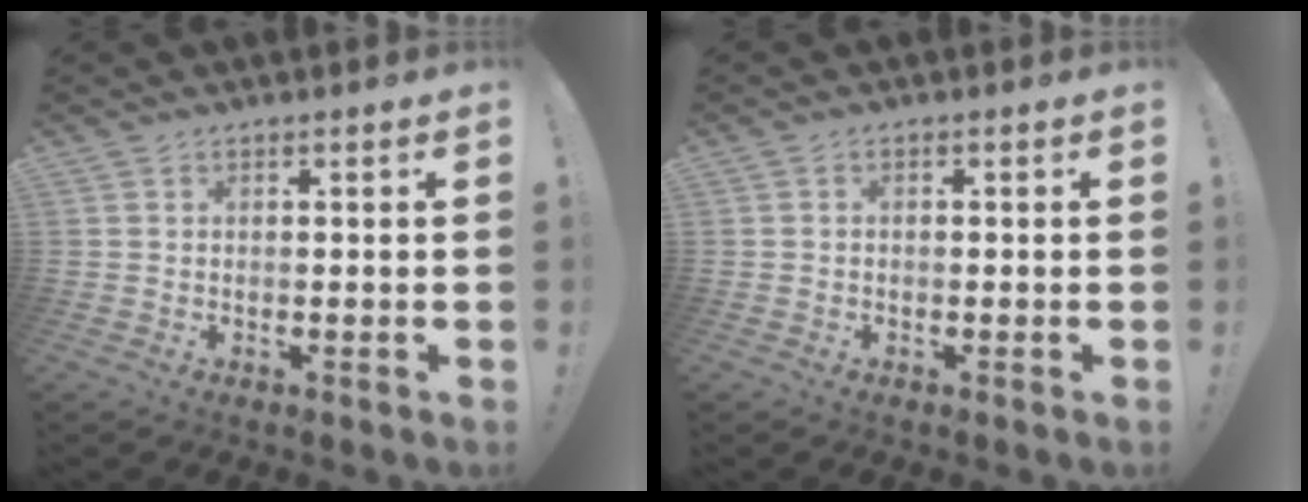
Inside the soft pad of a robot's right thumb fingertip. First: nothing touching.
{"total": 0.8, "force": [-0.6, 0.4, 0.3], "torque": [-0.004, 0.002, -0.012]}